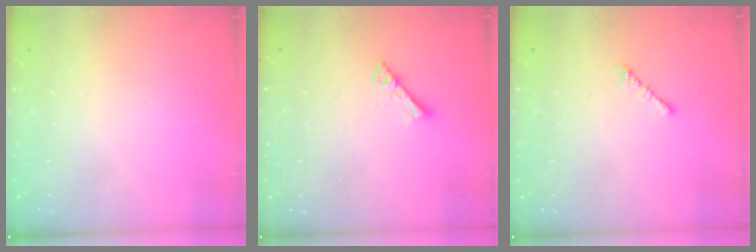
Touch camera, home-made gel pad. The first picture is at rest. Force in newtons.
{"total": 2.8, "press": 2.8, "slide": 0.3}
{"total": 1.8, "press": 1.7, "slide": 0.6}